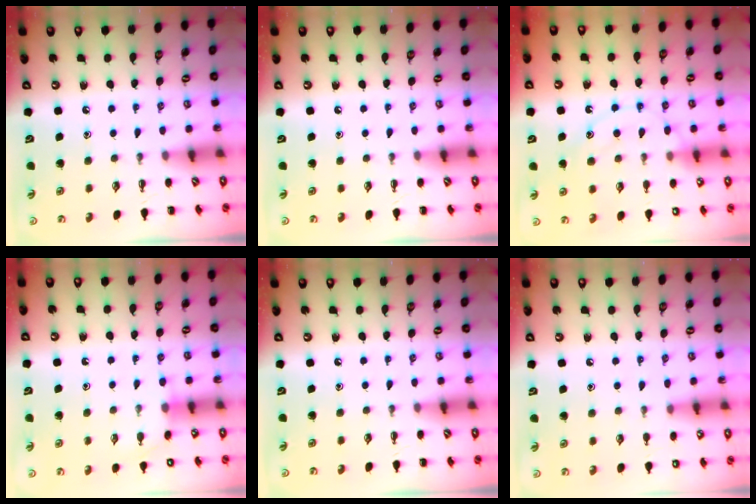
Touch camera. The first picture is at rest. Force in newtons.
{"total": 0.0}
{"total": 13.9, "press": 13.9, "slide": 0.7}
{"total": 5.9, "press": 5.7, "slide": 1.3}
{"total": 0.0}
{"total": 7.1, "press": 6.8, "slide": 2.2}